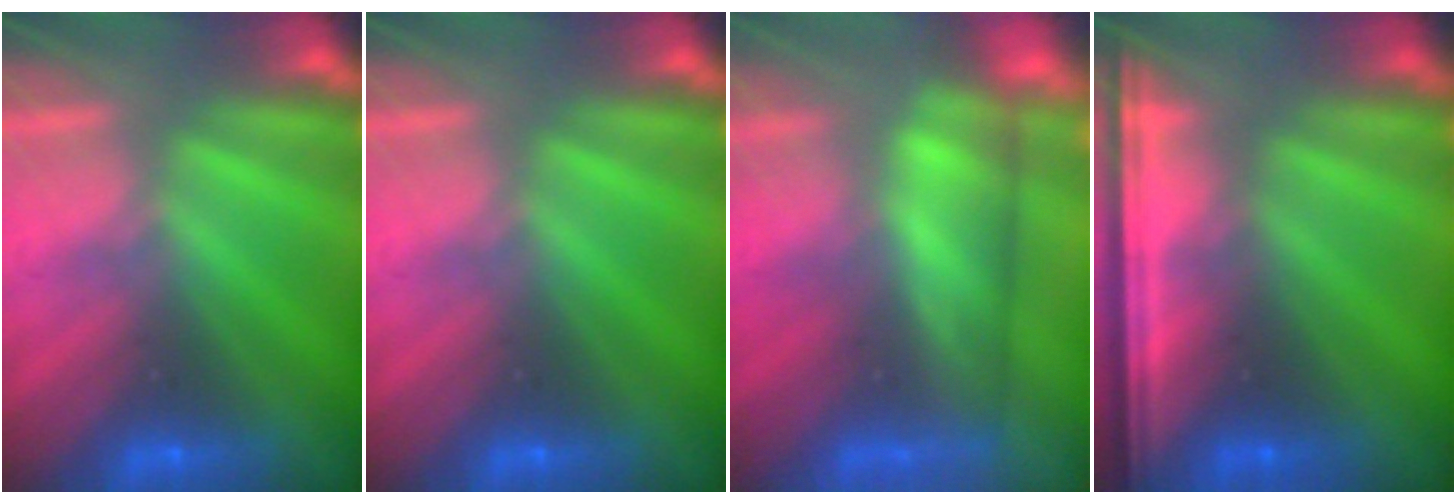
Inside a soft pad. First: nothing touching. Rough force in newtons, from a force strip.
{"total": 0.0}
{"total": 4.5}
{"total": 7.5}